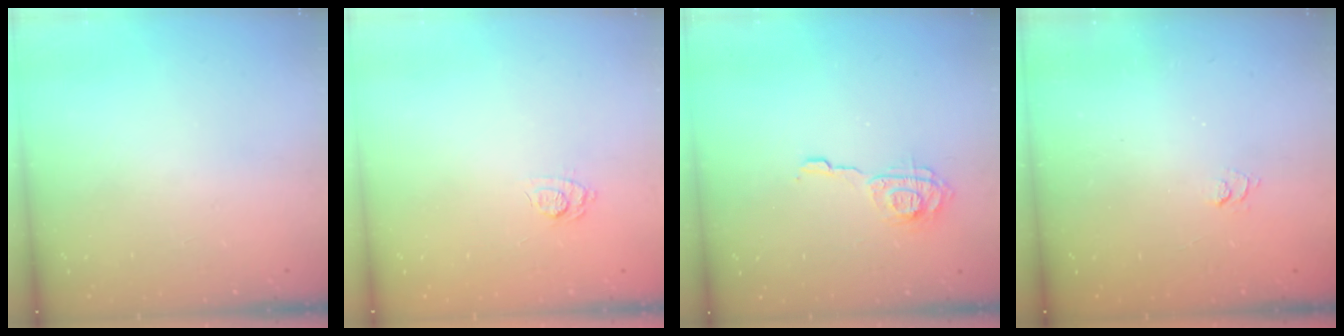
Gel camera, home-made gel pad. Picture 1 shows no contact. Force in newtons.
{"total": 8.1, "press": 7.9, "slide": 1.4}
{"total": 9.5, "press": 9.4, "slide": 0.6}
{"total": 1.9, "press": 1.5, "slide": 1.3}